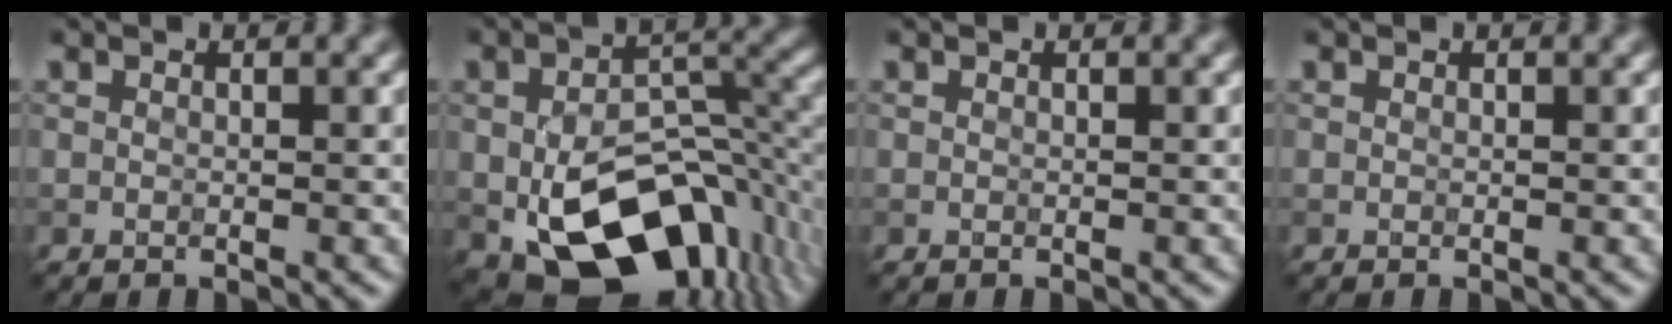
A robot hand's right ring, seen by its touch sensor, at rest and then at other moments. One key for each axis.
{"total": 14.6, "fx": -5.8, "fy": 8.5, "fz": 10.3, "tx": -0.174, "ty": -0.025, "tz": -0.083}
{"total": 0.0}
{"total": 0.0}